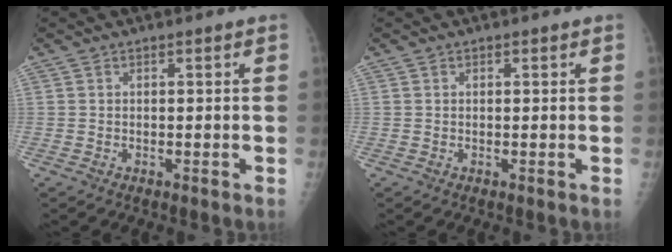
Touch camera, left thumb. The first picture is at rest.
{"total": 0.0}